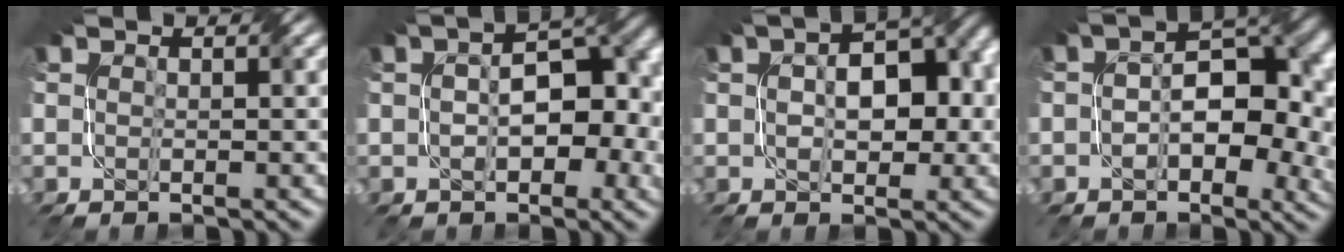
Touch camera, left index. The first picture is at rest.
{"total": 6.6, "force": [-0.4, 3.7, 5.5], "torque": [-0.074, 0.011, -0.009]}
{"total": 6.1, "force": [0.0, 3.6, 5.0], "torque": [-0.068, 0.011, -0.001]}
{"total": 8.9, "force": [-0.8, 4.8, 7.5], "torque": [-0.095, 0.009, -0.018]}